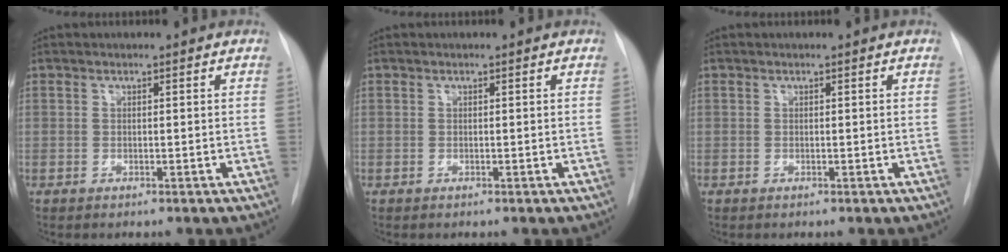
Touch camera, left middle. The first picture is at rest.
{"total": 0.0}
{"total": 0.0}